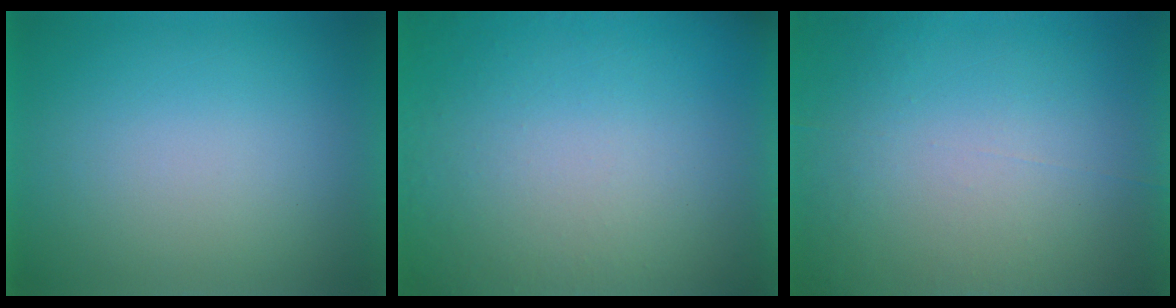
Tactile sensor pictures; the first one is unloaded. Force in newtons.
{"total": 5.0}
{"total": 7.0}